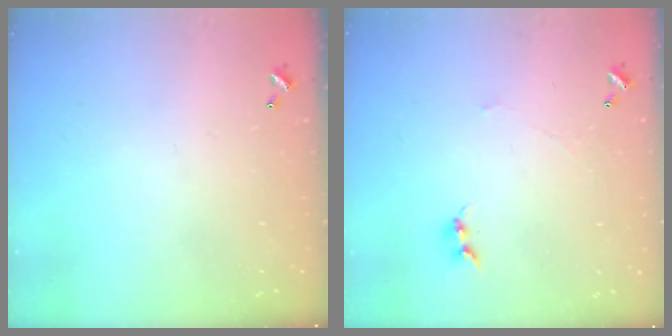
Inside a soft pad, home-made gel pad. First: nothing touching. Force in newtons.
{"total": 1.1, "press": 1.0, "slide": 0.5}